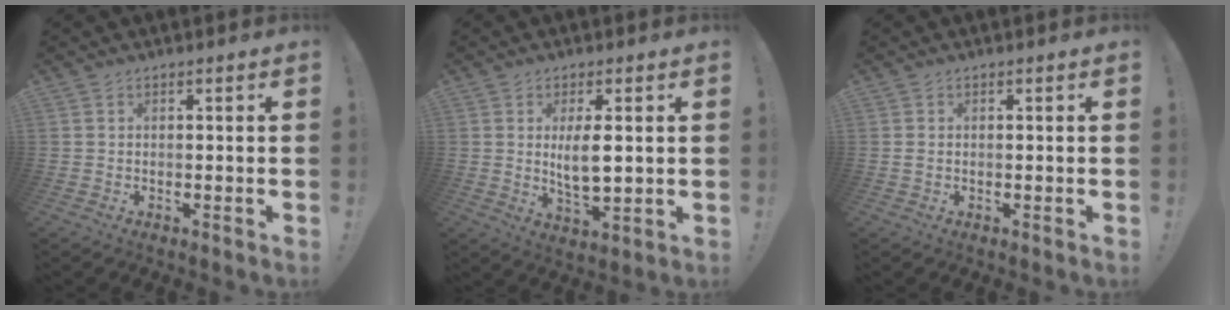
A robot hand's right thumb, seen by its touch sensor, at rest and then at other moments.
{"total": 7.4, "force": [1.5, 2.8, 6.6], "torque": [-0.120, -0.019, 0.016]}
{"total": 0.8, "force": [0.2, 0.5, 0.5], "torque": [-0.011, 0.003, 0.003]}